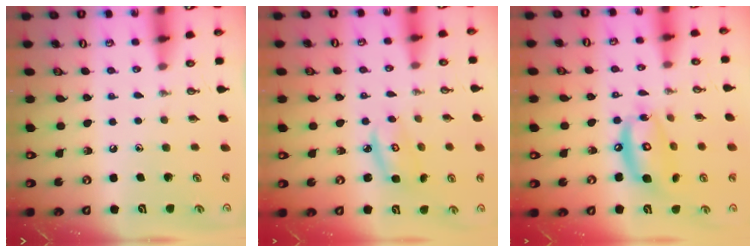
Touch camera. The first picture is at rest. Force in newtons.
{"total": 4.2, "press": 4.2, "slide": 0.3}
{"total": 13.2, "press": 13.2, "slide": 1.5}